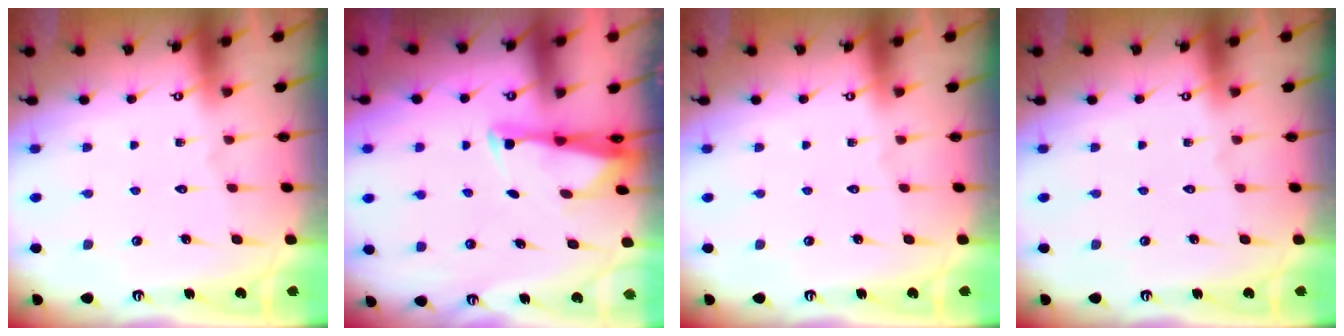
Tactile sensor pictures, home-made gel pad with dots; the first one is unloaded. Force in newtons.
{"total": 2.7, "press": 2.6, "slide": 0.7}
{"total": 0.0}
{"total": 0.0}